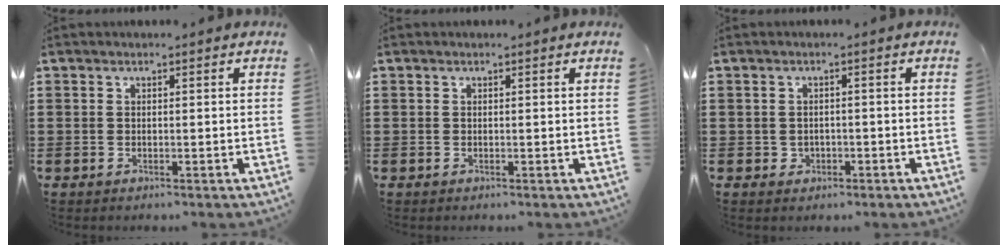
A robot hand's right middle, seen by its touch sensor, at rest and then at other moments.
{"total": 0.0}
{"total": 1.0, "force": [-0.3, 0.9, 0.3], "torque": [-0.010, 0.003, -0.008]}